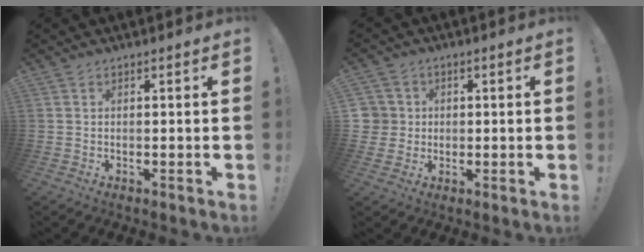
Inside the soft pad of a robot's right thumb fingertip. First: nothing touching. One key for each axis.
{"total": 4.7, "fx": 0.6, "fy": 4.6, "fz": 0.7, "tx": -0.018, "ty": 0.003, "tz": 0.016}